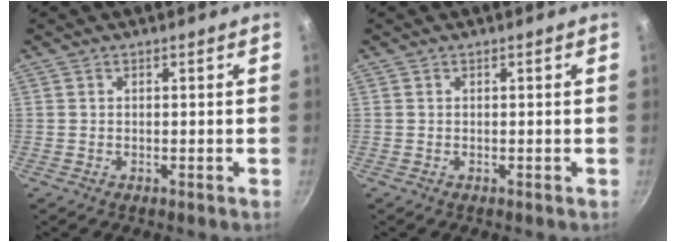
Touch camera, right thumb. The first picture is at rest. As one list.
[{"total": 0.0}]